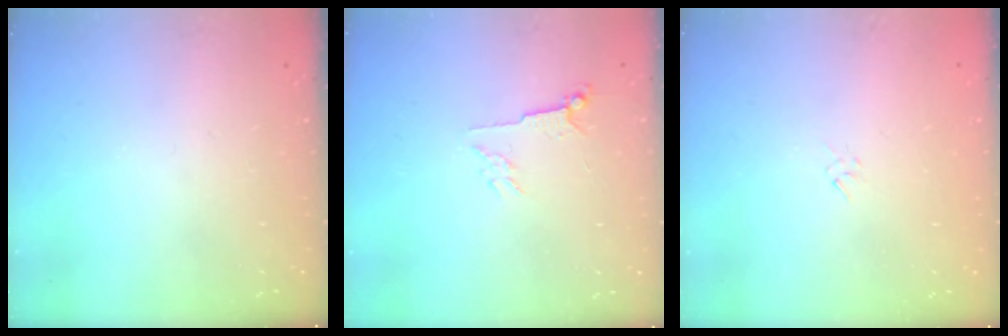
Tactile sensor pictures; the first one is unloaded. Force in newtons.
{"total": 3.6, "press": 3.6, "slide": 0.7}
{"total": 1.6, "press": 1.6, "slide": 0.4}